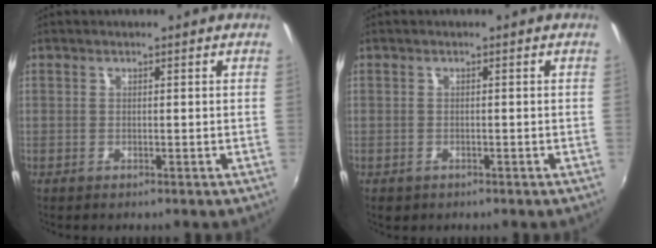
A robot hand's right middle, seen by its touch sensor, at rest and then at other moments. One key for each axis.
{"total": 1.5, "fx": -0.7, "fy": 1.2, "fz": 0.6, "tx": -0.014, "ty": -0.005, "tz": -0.009}